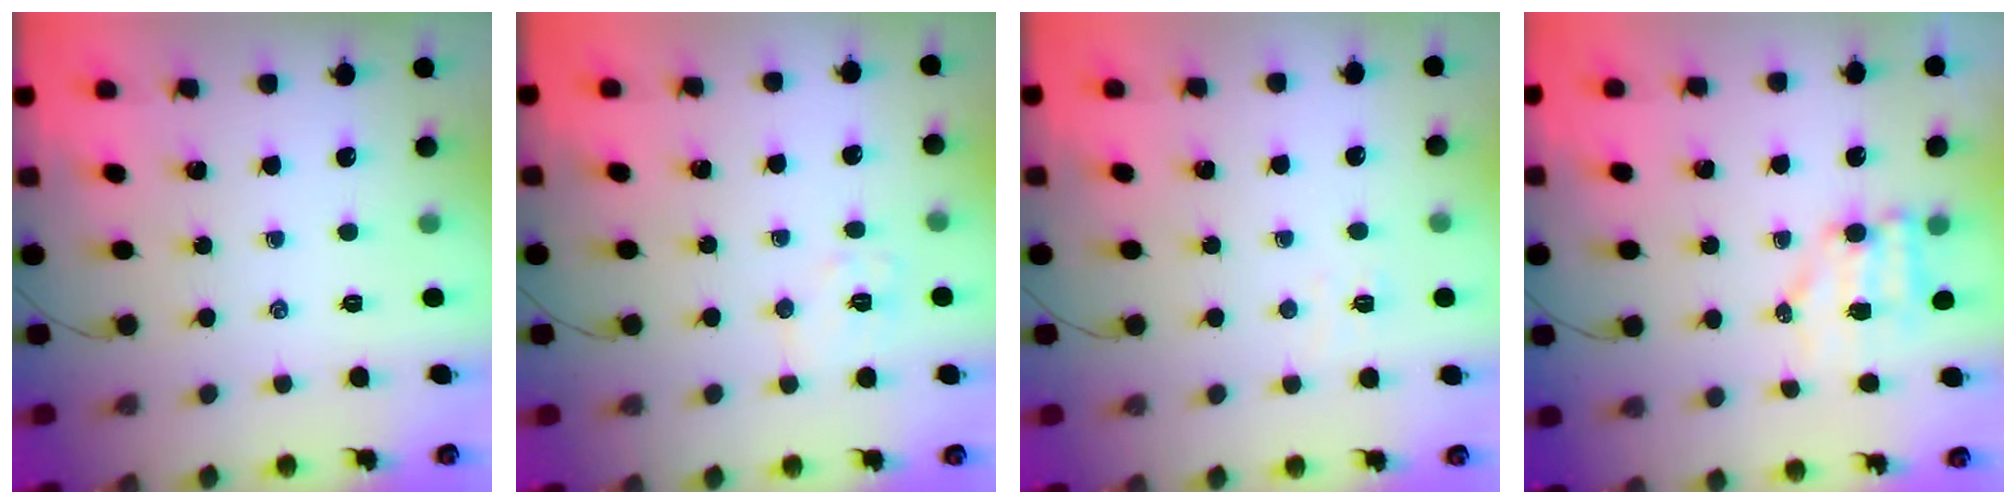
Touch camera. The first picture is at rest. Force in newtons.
{"total": 6.3, "press": 6.2, "slide": 0.8}
{"total": 4.1, "press": 3.9, "slide": 1.0}
{"total": 6.2, "press": 6.1, "slide": 0.9}